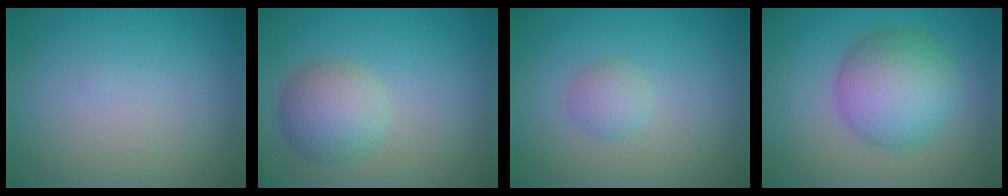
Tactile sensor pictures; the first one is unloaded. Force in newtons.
{"total": 4.0, "press": 4.0, "slide": 0.2}
{"total": 1.6, "press": 1.6, "slide": 0.1}
{"total": 7.0, "press": 7.0, "slide": 0.1}